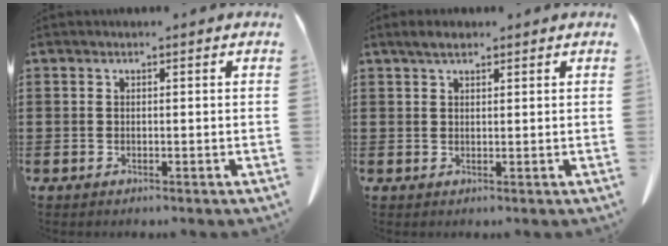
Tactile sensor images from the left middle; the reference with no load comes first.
{"total": 2.4, "force": [1.7, 0.7, 1.5], "torque": [-0.033, 0.002, 0.031]}